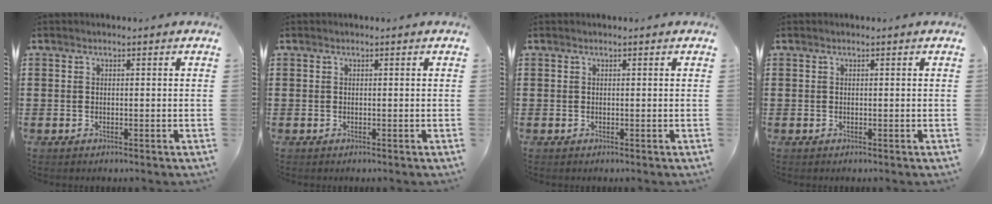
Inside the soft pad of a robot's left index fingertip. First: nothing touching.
{"total": 0.0}
{"total": 0.0}
{"total": 0.0}